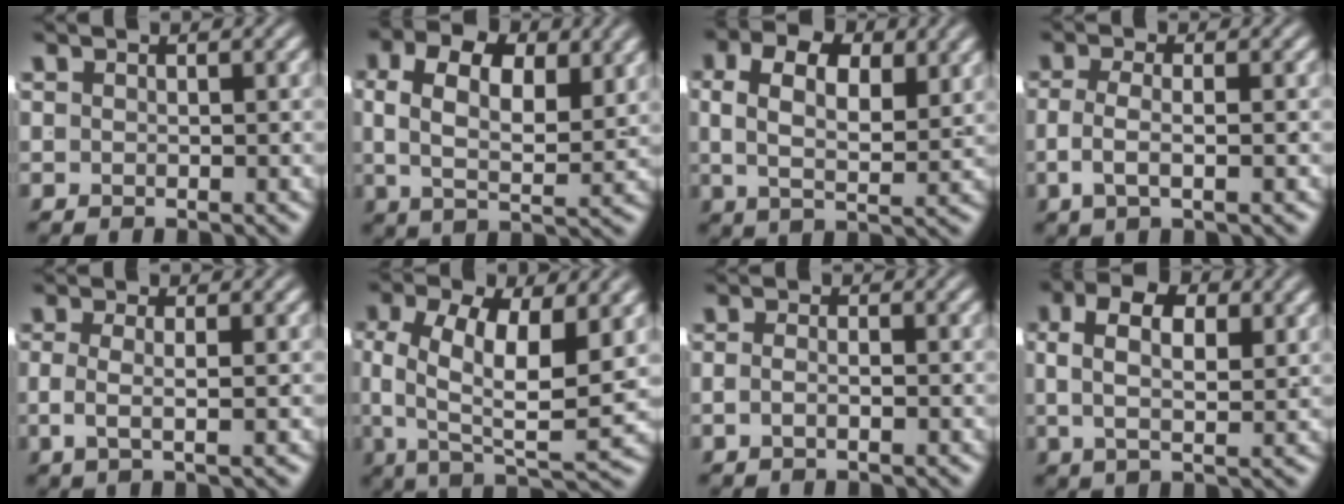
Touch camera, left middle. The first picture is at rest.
{"total": 7.8, "force": [2.3, 4.8, 5.8], "torque": [-0.087, 0.006, 0.025]}
{"total": 6.9, "force": [2.0, 4.1, 5.2], "torque": [-0.077, 0.004, 0.025]}
{"total": 2.7, "force": [-0.7, 0.4, 2.5], "torque": [-0.050, -0.011, -0.005]}
{"total": 2.3, "force": [-0.3, 0.1, 2.3], "torque": [-0.043, -0.011, 0.001]}
{"total": 8.6, "force": [0.3, 4.1, 7.6], "torque": [-0.128, -0.033, 0.020]}
{"total": 1.5, "force": [-0.7, -0.1, 1.3], "torque": [-0.022, -0.004, -0.010]}
{"total": 6.3, "force": [2.1, 3.4, 4.9], "torque": [-0.072, 0.008, 0.027]}